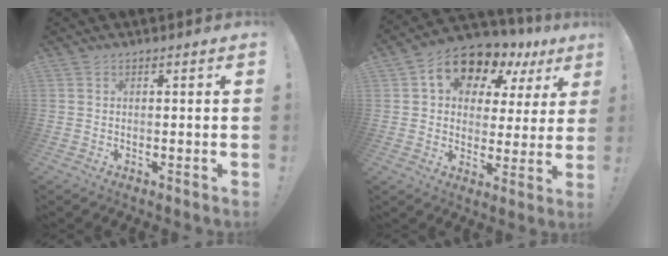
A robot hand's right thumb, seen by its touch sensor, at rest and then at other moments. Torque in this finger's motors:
{"motor_torque": [0.80, 1.36, 1.39, 0.40, 0.05]}